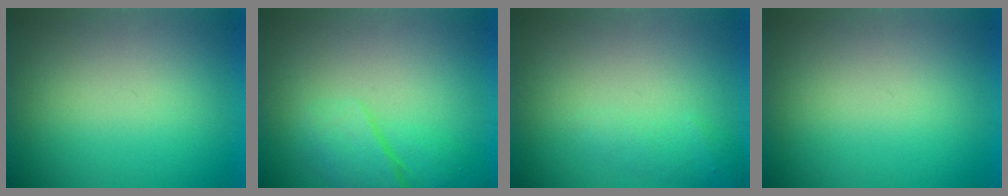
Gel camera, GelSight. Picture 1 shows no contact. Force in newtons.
{"total": 2.6}
{"total": 1.3}
{"total": 0.0}